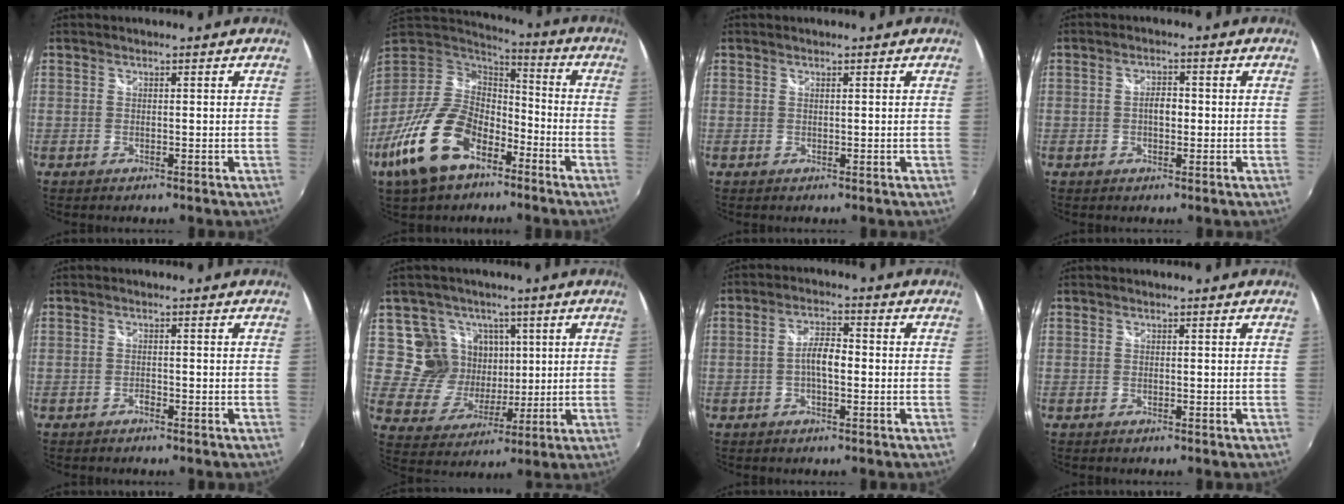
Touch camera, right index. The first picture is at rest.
{"total": 20.3, "force": [-10.8, 11.8, 12.5], "torque": [-0.278, -0.021, -0.196]}
{"total": 0.0}
{"total": 2.8, "force": [-0.2, 1.6, 2.3], "torque": [-0.039, 0.005, -0.005]}
{"total": 0.8, "force": [-0.7, 0.4, 0.3], "torque": [-0.006, -0.001, -0.014]}
{"total": 10.9, "force": [3.9, 9.9, 2.4], "torque": [-0.067, 0.001, 0.076]}
{"total": 4.4, "force": [-0.8, 1.5, 4.0], "torque": [-0.075, 0.010, -0.016]}
{"total": 0.0}